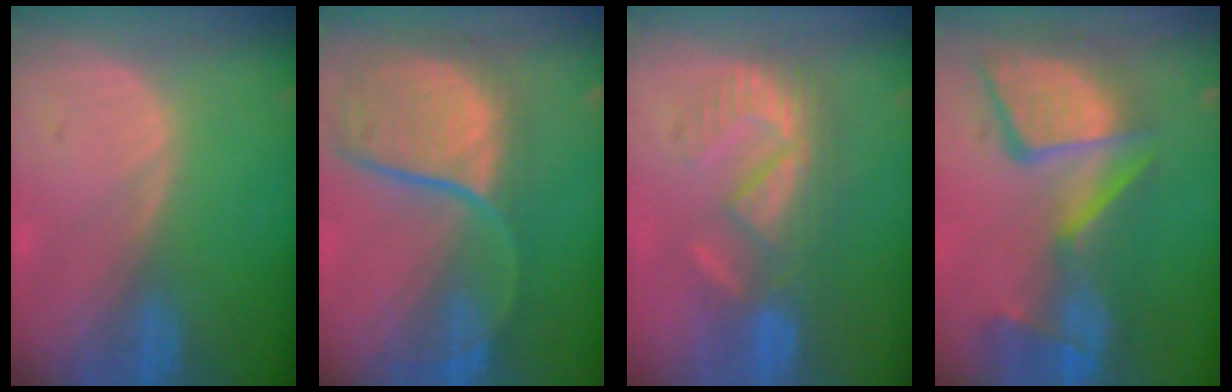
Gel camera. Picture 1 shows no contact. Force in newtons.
{"total": 11.9, "press": 9.9, "slide": 6.6}
{"total": 8.2, "press": 7.9, "slide": 2.4}
{"total": 13.7, "press": 11.3, "slide": 7.8}